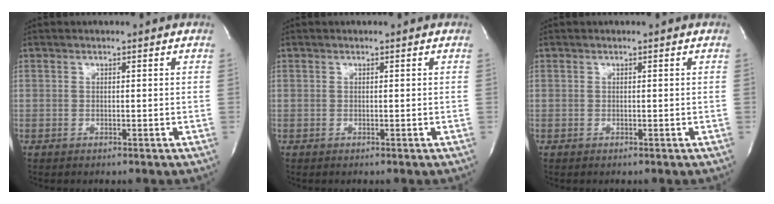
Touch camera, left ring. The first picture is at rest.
{"total": 0.0}
{"total": 0.0}